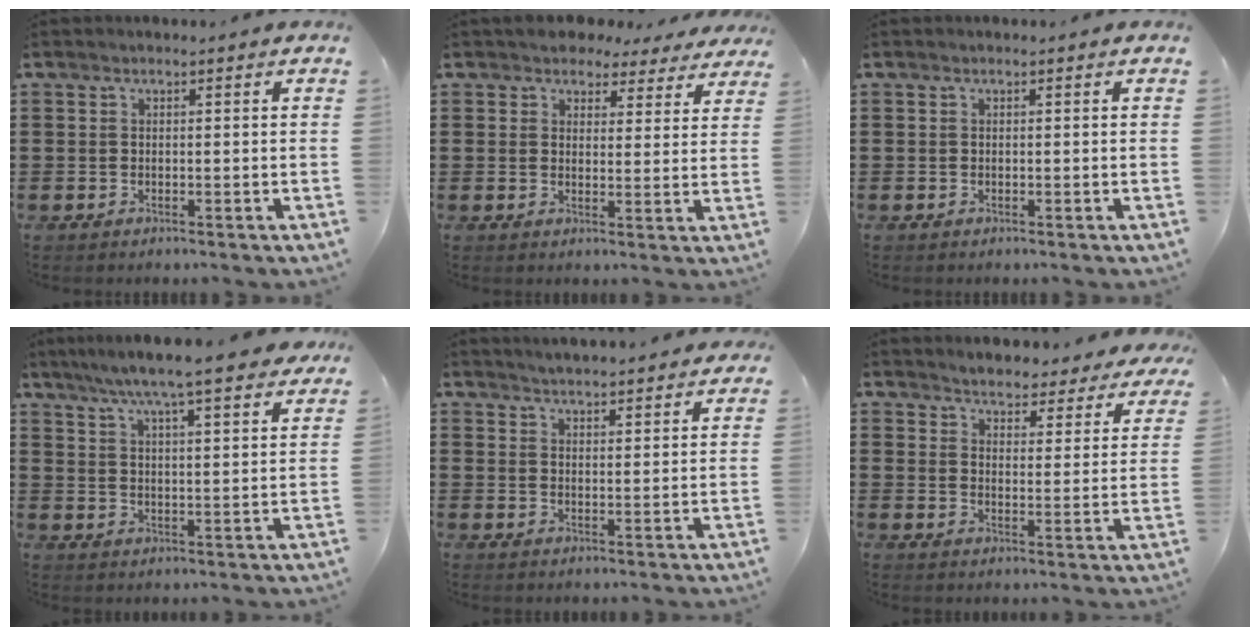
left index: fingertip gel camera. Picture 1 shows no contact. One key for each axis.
{"total": 4.0, "fx": 3.7, "fy": 1.6, "fz": 0.6, "tx": -0.023, "ty": -0.008, "tz": 0.065}
{"total": 0.0}
{"total": 7.2, "fx": 6.2, "fy": -0.1, "fz": 3.6, "tx": -0.093, "ty": -0.025, "tz": 0.106}
{"total": 3.4, "fx": 3.3, "fy": -0.3, "fz": 0.1, "tx": -0.013, "ty": -0.014, "tz": 0.061}
{"total": 4.0, "fx": 4.0, "fy": 0.0, "fz": 0.1, "tx": -0.023, "ty": -0.028, "tz": 0.067}